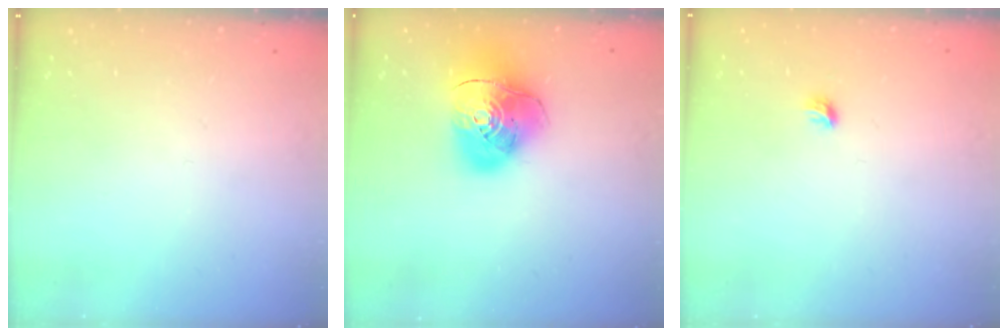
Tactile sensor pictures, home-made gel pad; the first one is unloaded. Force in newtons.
{"total": 14.0, "press": 13.9, "slide": 1.8}
{"total": 3.7, "press": 3.6, "slide": 0.8}